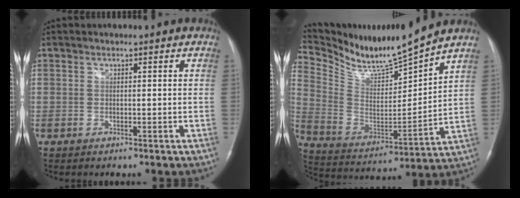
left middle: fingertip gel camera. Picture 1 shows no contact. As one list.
[{"total": 13.9, "force": [13.1, -1.0, 4.4], "torque": [-0.099, -0.035, 0.250]}]